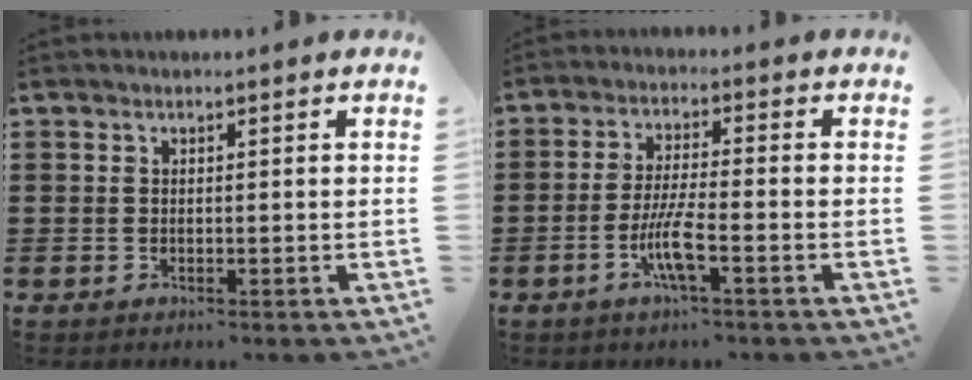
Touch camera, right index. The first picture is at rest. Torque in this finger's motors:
{"motor_torque": [1.82, 0.32, 0.57, 0.14]}